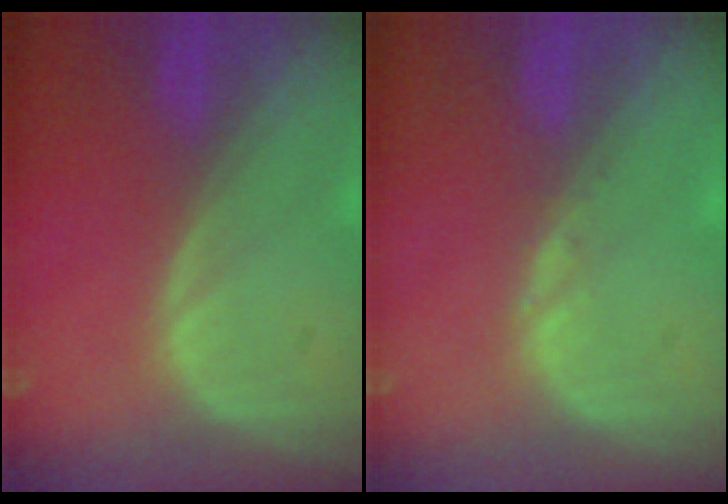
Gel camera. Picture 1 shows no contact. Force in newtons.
{"total": 0.6, "press": 0.5, "slide": 0.3}